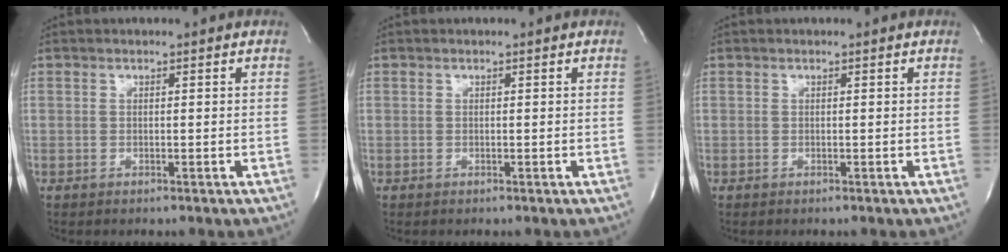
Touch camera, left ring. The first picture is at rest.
{"total": 0.0}
{"total": 0.0}